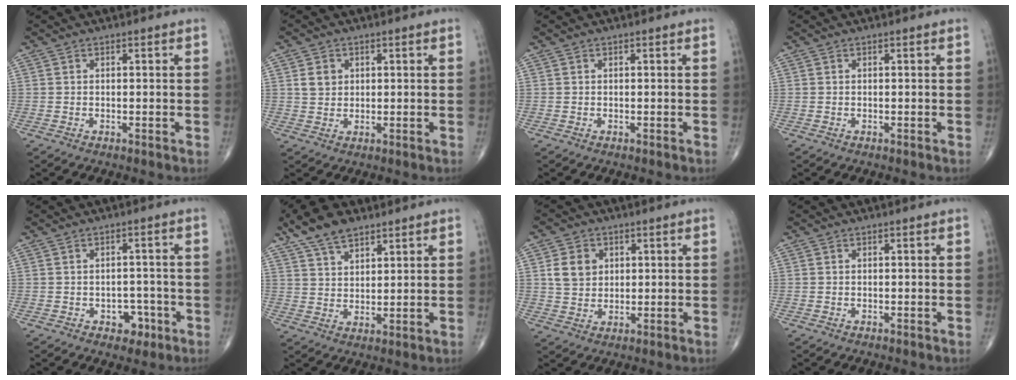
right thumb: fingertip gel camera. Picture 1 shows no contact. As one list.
[{"total": 3.3, "force": [1.0, 2.8, 1.5], "torque": [-0.014, -0.002, 0.020]}, {"total": 0.0}, {"total": 0.0}, {"total": 4.2, "force": [-1.8, 3.1, 2.1], "torque": [-0.001, 0.016, -0.021]}, {"total": 9.3, "force": [6.5, 4.3, 5.1], "torque": [-0.083, -0.019, 0.124]}, {"total": 6.1, "force": [1.6, 5.0, 3.1], "torque": [-0.038, -0.007, 0.031]}, {"total": 0.0}]